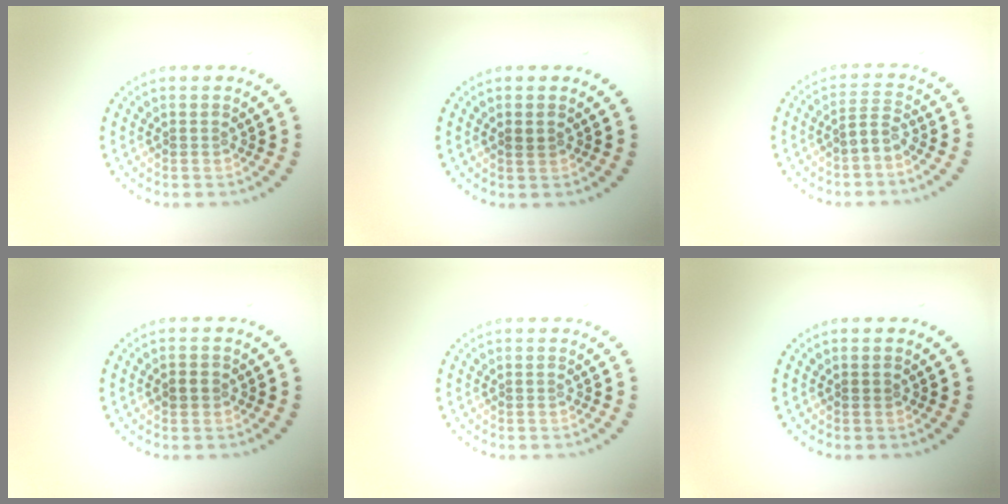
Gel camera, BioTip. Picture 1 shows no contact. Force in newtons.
{"total": 0.7, "press": 0.7, "slide": 0.1}
{"total": 1.6, "press": 1.3, "slide": 1.1}
{"total": 1.4, "press": 1.4, "slide": 0.2}
{"total": 0.0}
{"total": 0.6, "press": 0.6, "slide": 0.1}